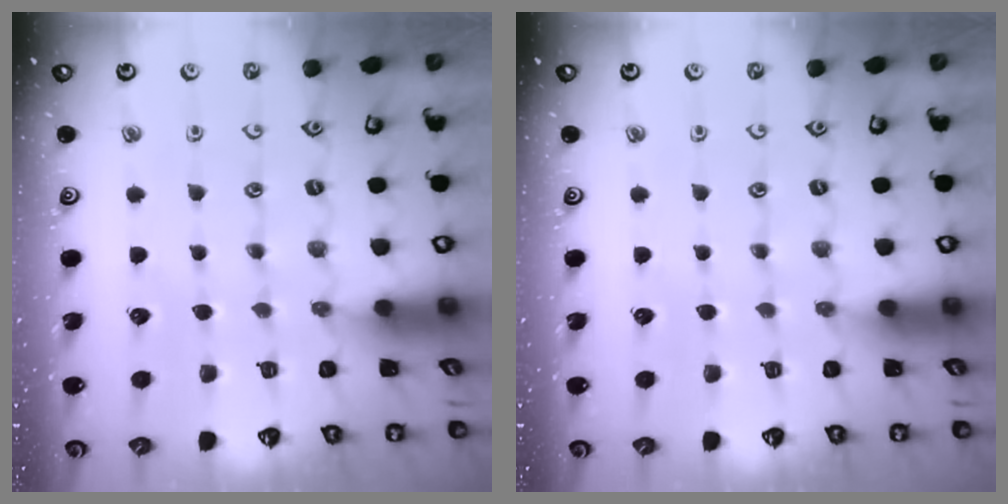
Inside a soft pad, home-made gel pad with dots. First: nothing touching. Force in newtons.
{"total": 0.0}